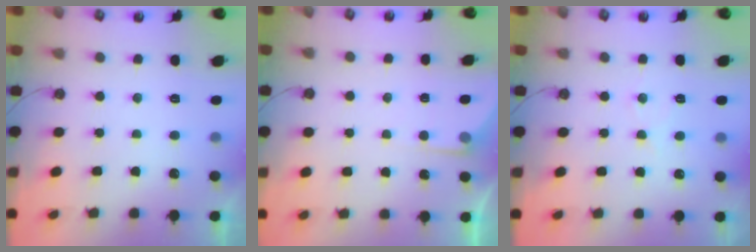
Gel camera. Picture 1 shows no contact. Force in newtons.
{"total": 3.9, "press": 3.8, "slide": 0.6}
{"total": 5.4, "press": 5.4, "slide": 0.8}